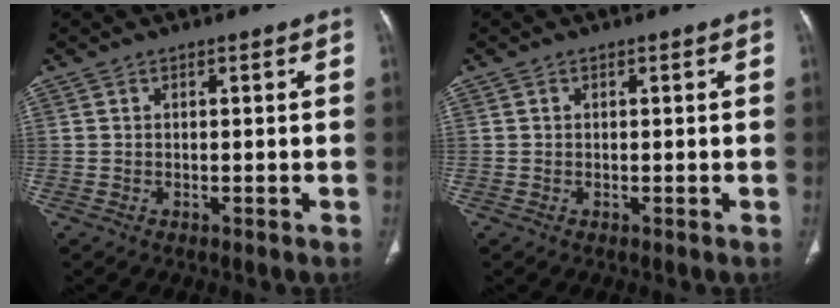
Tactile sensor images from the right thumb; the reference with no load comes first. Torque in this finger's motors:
{"motor_torque": [-0.40, 0.10, -0.42, 0.09, 0.04]}